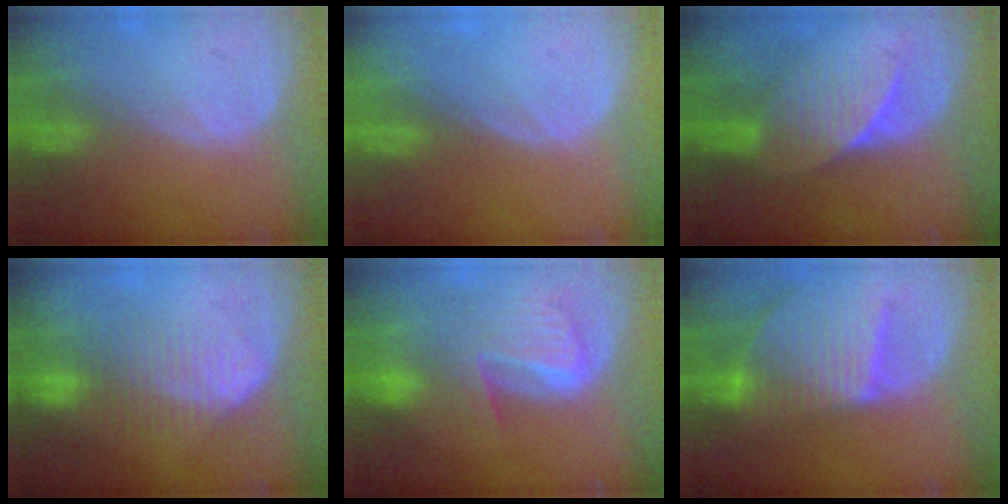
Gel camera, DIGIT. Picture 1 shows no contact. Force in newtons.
{"total": 0.0}
{"total": 7.1, "press": 6.6, "slide": 2.7}
{"total": 7.1, "press": 6.9, "slide": 1.6}
{"total": 9.8, "press": 8.4, "slide": 5.0}
{"total": 9.5, "press": 8.3, "slide": 4.7}